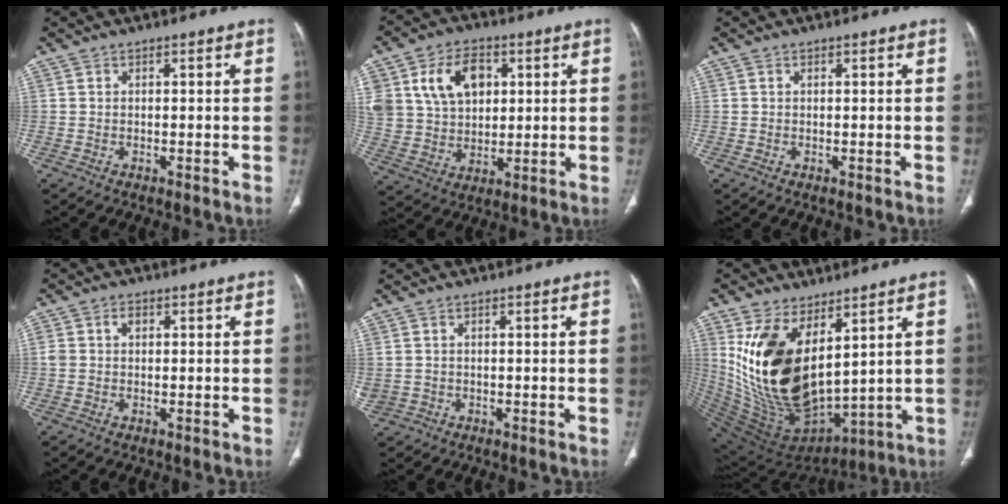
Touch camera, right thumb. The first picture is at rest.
{"total": 14.1, "force": [4.7, 10.2, 8.5], "torque": [-0.128, -0.004, 0.095]}
{"total": 0.0}
{"total": 2.3, "force": [0.7, 1.7, 1.4], "torque": [-0.025, 0.009, 0.016]}
{"total": 2.2, "force": [0.6, 1.5, 1.5], "torque": [-0.047, 0.004, 0.022]}
{"total": 20.2, "force": [6.6, 10.8, 15.8], "torque": [-0.271, -0.057, 0.154]}